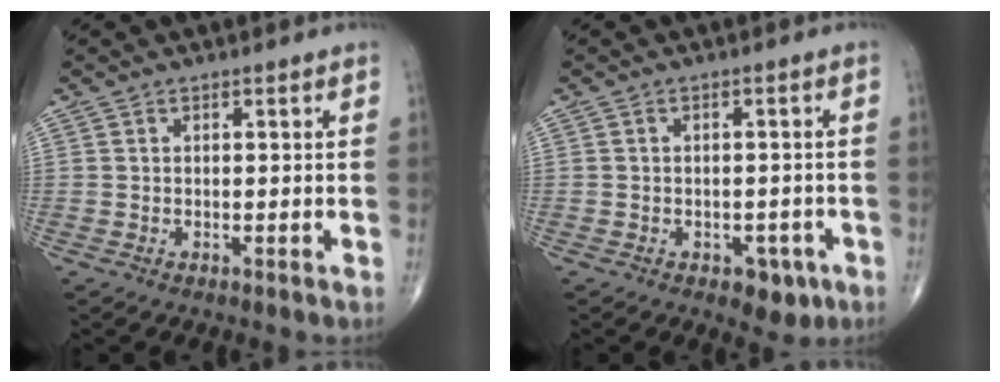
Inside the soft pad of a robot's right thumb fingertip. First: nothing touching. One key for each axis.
{"total": 4.8, "fx": -2.4, "fy": 3.0, "fz": 2.9, "tx": -0.015, "ty": 0.011, "tz": -0.027}